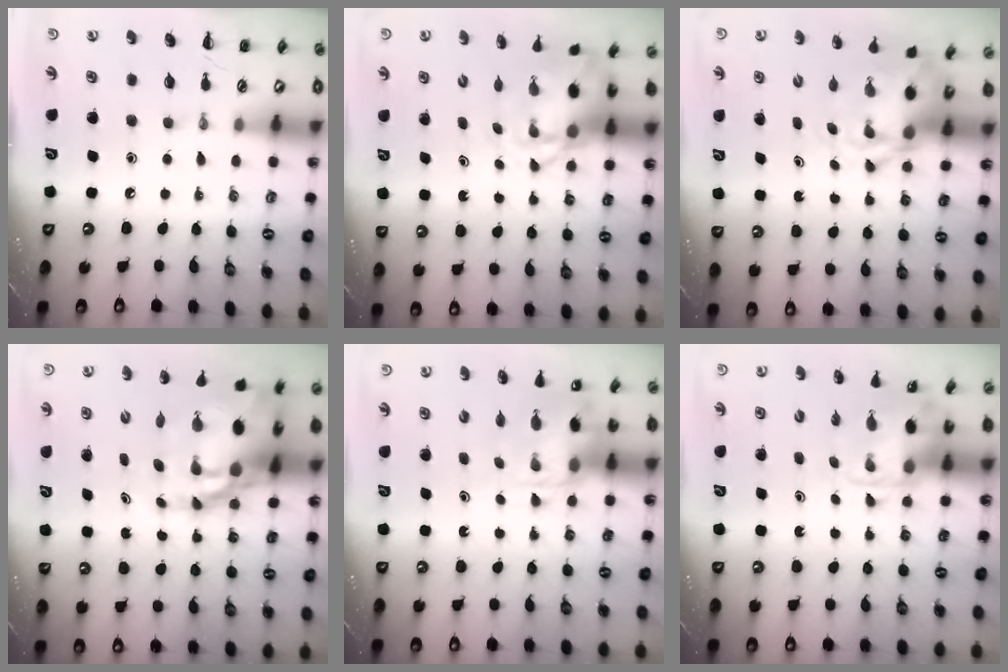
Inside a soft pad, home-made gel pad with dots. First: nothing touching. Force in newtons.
{"total": 5.4, "press": 5.3, "slide": 0.7}
{"total": 4.6, "press": 4.5, "slide": 1.1}
{"total": 13.3, "press": 12.8, "slide": 3.6}
{"total": 4.9, "press": 4.9, "slide": 0.6}
{"total": 3.8, "press": 3.7, "slide": 0.8}